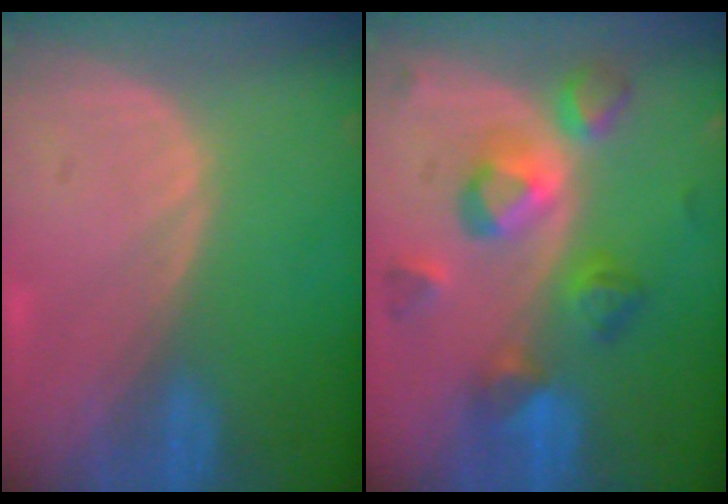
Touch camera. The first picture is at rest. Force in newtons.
{"total": 8.4, "press": 8.4, "slide": 0.3}